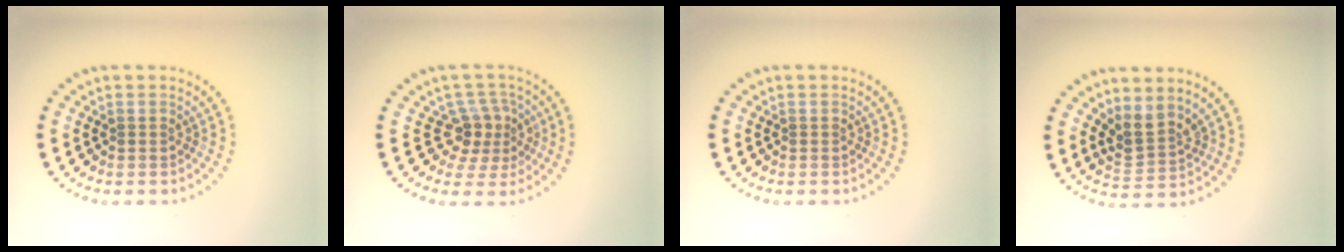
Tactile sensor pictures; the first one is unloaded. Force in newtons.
{"total": 3.0, "press": 2.4, "slide": 1.9}
{"total": 0.0}
{"total": 2.6, "press": 2.0, "slide": 1.7}